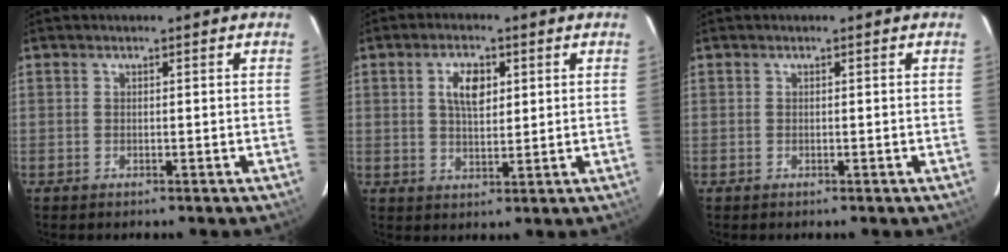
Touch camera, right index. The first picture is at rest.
{"total": 5.6, "force": [1.8, 2.9, 4.5], "torque": [-0.078, 0.009, 0.034]}
{"total": 0.0}